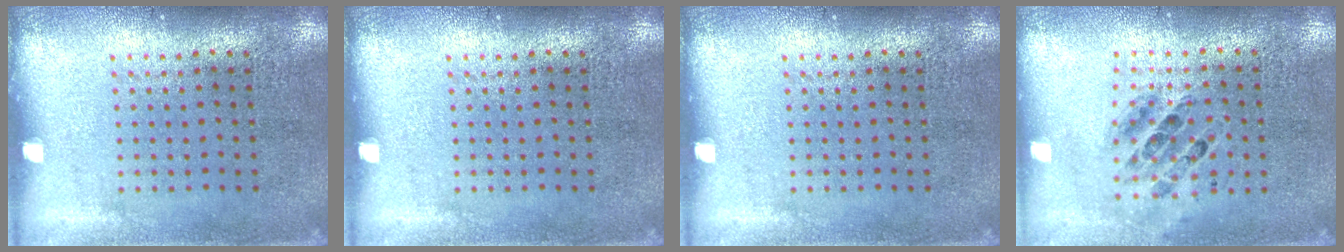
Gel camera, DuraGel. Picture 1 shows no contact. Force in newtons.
{"total": 0.0}
{"total": 0.0}
{"total": 0.7, "press": 0.7, "slide": 0.0}